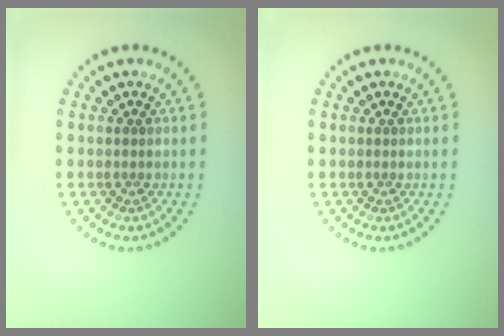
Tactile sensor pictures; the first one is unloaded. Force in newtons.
{"total": 0.0}